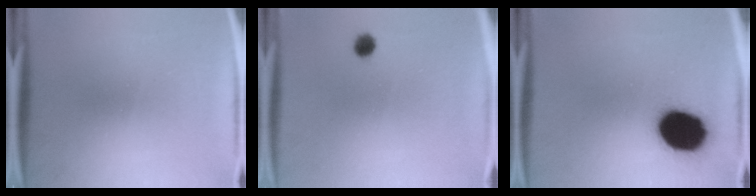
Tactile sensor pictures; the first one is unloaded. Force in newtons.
{"total": 2.4}
{"total": 15.9}